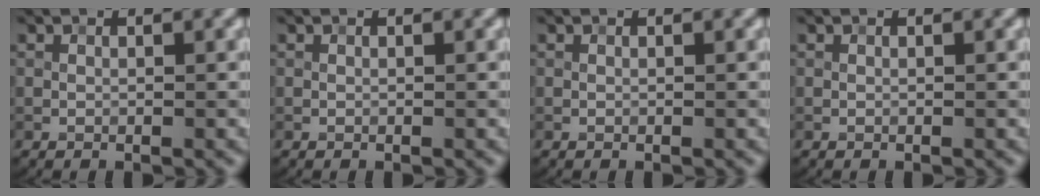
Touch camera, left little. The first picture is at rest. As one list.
[{"total": 0.0}, {"total": 0.0}, {"total": 0.0}]